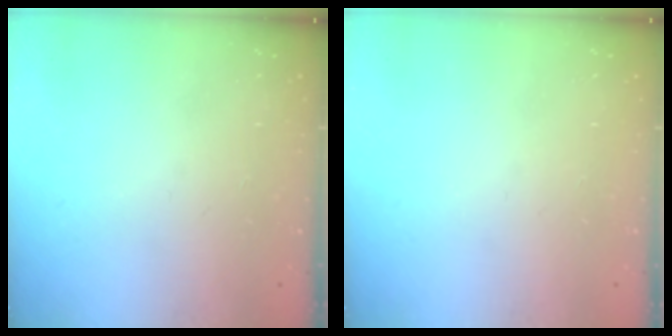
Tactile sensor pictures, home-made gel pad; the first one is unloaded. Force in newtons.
{"total": 0.0}